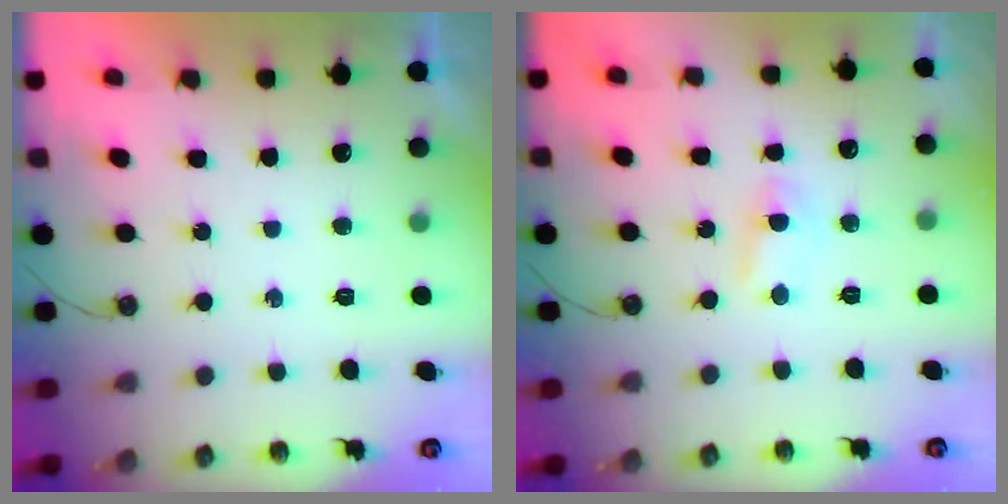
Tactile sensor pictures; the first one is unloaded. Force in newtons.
{"total": 3.8, "press": 3.8, "slide": 0.5}